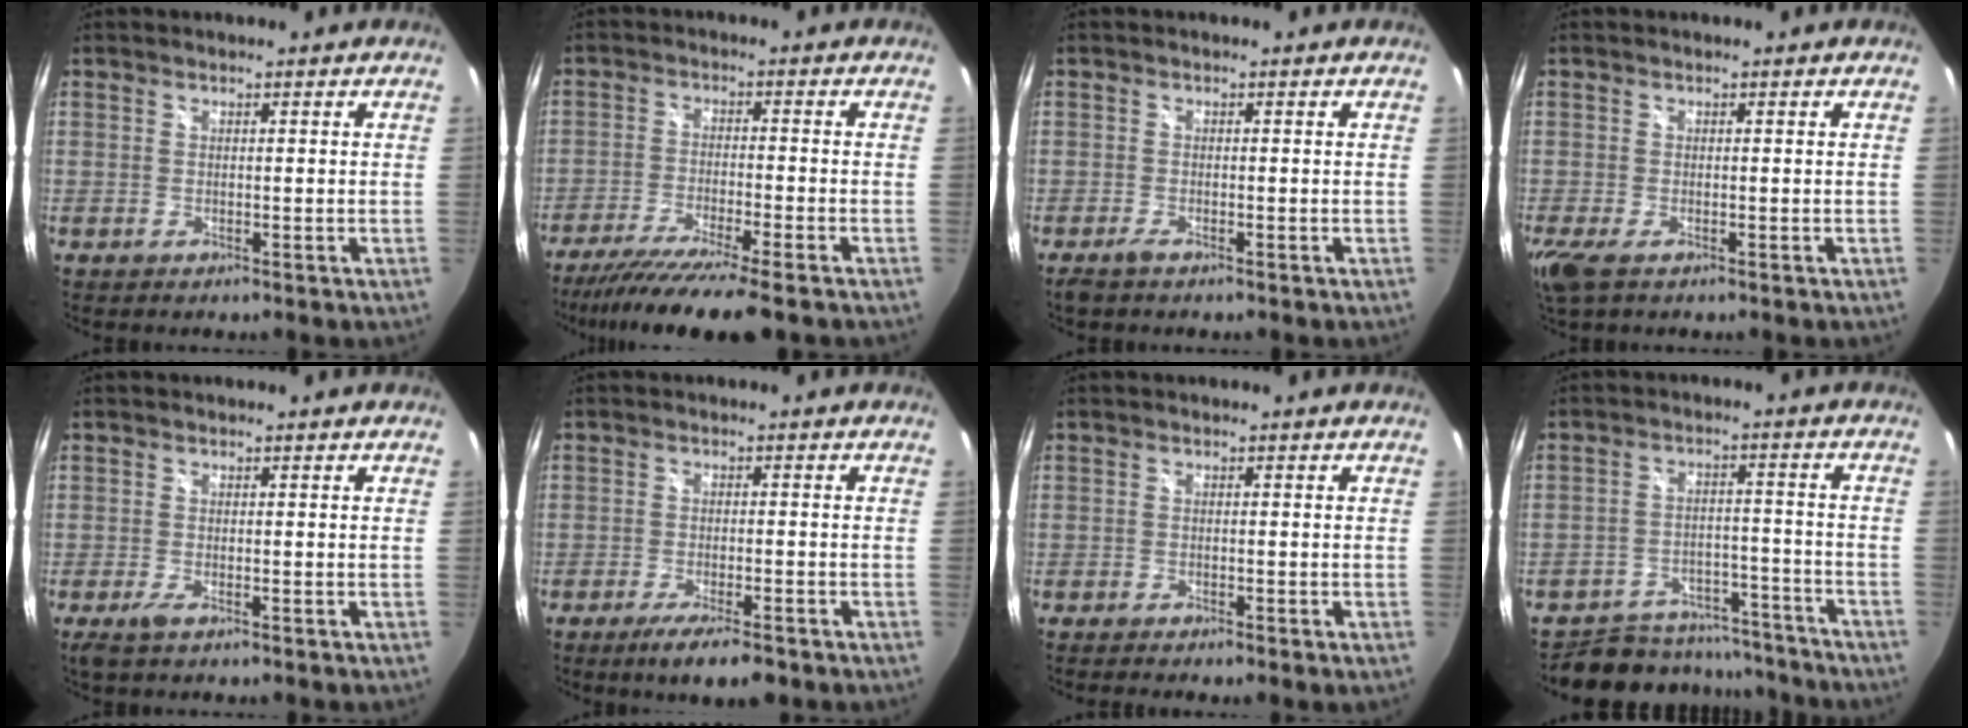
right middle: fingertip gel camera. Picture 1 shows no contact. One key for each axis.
{"total": 13.1, "fx": -10.8, "fy": -0.1, "fz": 7.4, "tx": -0.151, "ty": -0.042, "tz": -0.179}
{"total": 1.7, "fx": -1.3, "fy": 0.3, "fz": 1.1, "tx": -0.023, "ty": -0.006, "tz": -0.025}
{"total": 3.7, "fx": -2.0, "fy": 0.9, "fz": 3.0, "tx": -0.062, "ty": -0.016, "tz": -0.033}
{"total": 2.1, "fx": -1.3, "fy": 0.4, "fz": 1.6, "tx": -0.033, "ty": -0.008, "tz": -0.023}
{"total": 6.8, "fx": -5.0, "fy": 1.0, "fz": 4.5, "tx": -0.094, "ty": -0.021, "tz": -0.082}
{"total": 2.7, "fx": -2.2, "fy": -0.1, "fz": 1.6, "tx": -0.029, "ty": -0.016, "tz": -0.035}
{"total": 16.4, "fx": -14.1, "fy": 7.2, "fz": 4.2, "tx": -0.102, "ty": 0.021, "tz": -0.179}